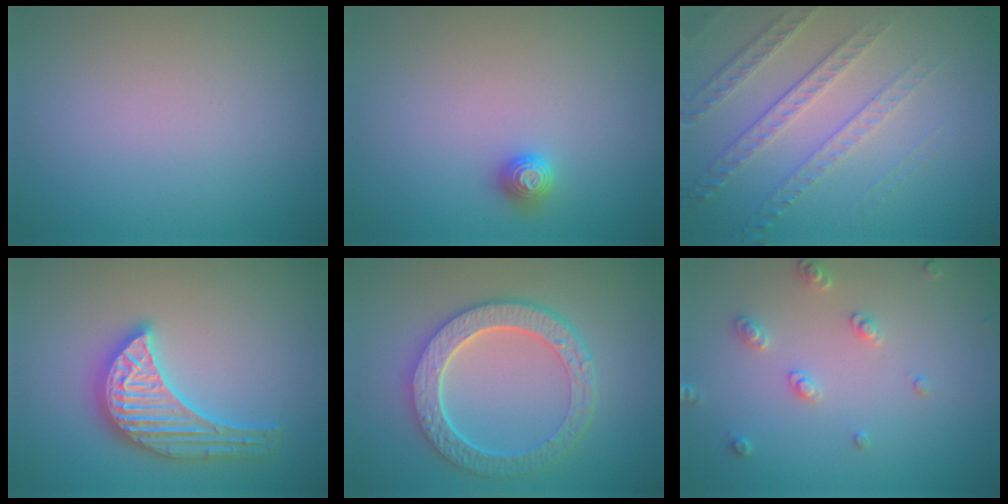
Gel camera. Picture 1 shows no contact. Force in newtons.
{"total": 1.1, "press": 1.1, "slide": 0.2}
{"total": 3.7, "press": 3.1, "slide": 1.9}
{"total": 5.5, "press": 5.4, "slide": 0.6}
{"total": 6.3, "press": 5.0, "slide": 3.7}
{"total": 2.2, "press": 2.1, "slide": 0.6}